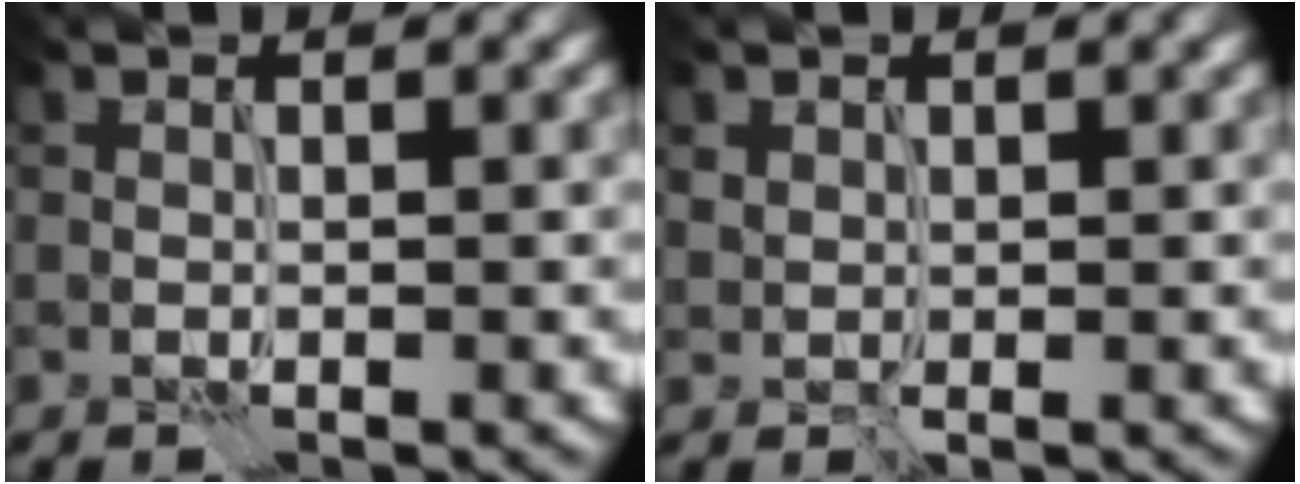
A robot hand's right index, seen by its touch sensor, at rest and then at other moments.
{"total": 0.8, "force": [0.5, 0.6, 0.3], "torque": [-0.005, -0.002, 0.014]}